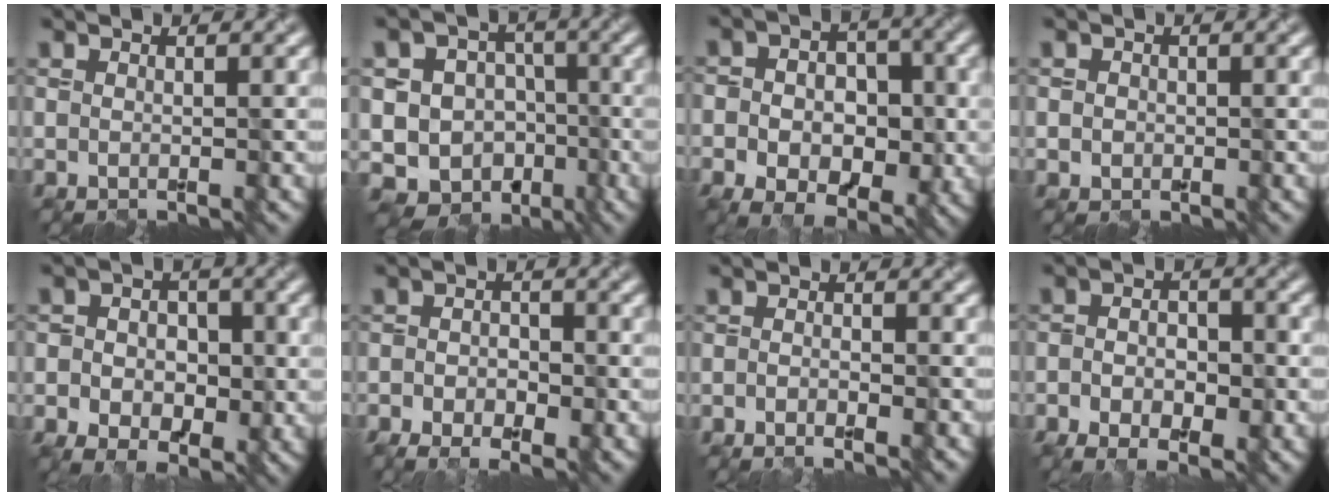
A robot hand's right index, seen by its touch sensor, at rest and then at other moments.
{"total": 10.8, "force": [-5.0, 8.9, 3.6], "torque": [-0.043, -0.005, -0.075]}
{"total": 8.0, "force": [-2.8, 5.2, 5.4], "torque": [-0.081, -0.006, -0.036]}
{"total": 0.8, "force": [-0.6, 0.4, -0.3], "torque": [0.002, 0.003, 0.002]}
{"total": 5.9, "force": [-2.1, 4.0, 3.8], "torque": [-0.051, -0.003, -0.024]}
{"total": 4.2, "force": [-2.6, 2.2, 2.4], "torque": [-0.041, -0.003, -0.037]}
{"total": 1.6, "force": [-1.5, -0.2, 0.6], "torque": [-0.015, 0.003, -0.019]}
{"total": 5.2, "force": [-2.5, 2.7, 3.7], "torque": [-0.065, -0.001, -0.036]}